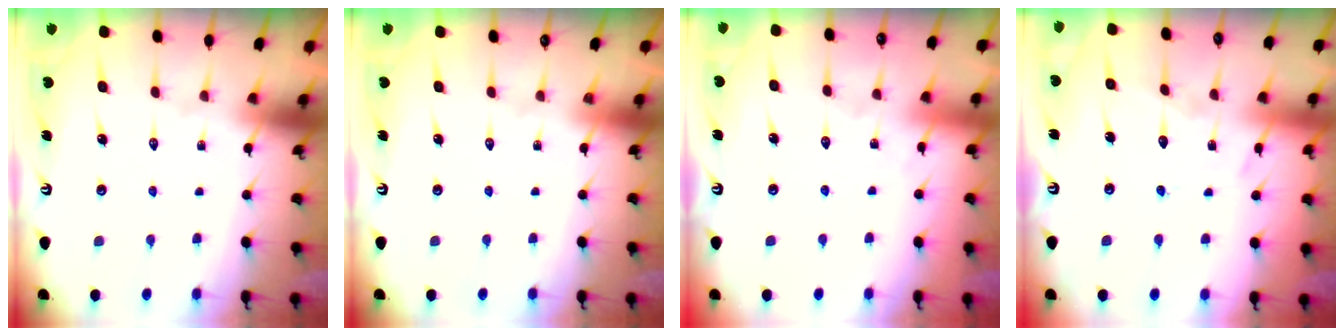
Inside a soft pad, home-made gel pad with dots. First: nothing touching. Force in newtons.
{"total": 0.0}
{"total": 2.7, "press": 2.7, "slide": 0.1}
{"total": 9.0, "press": 9.0, "slide": 0.7}